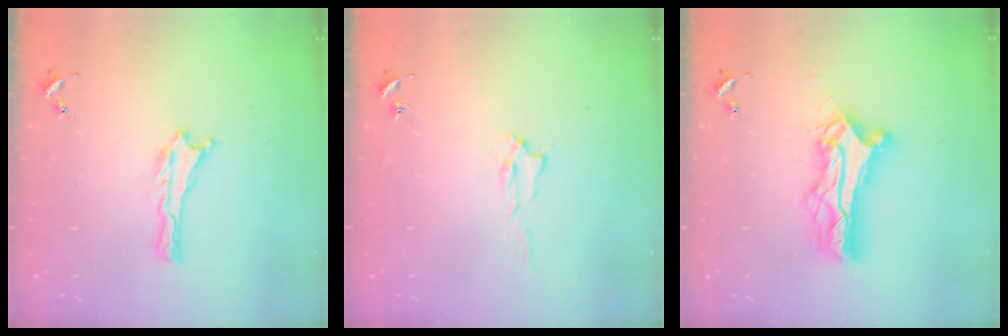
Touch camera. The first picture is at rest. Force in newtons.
{"total": 1.4, "press": 1.4, "slide": 0.2}
{"total": 11.0, "press": 11.0, "slide": 0.9}